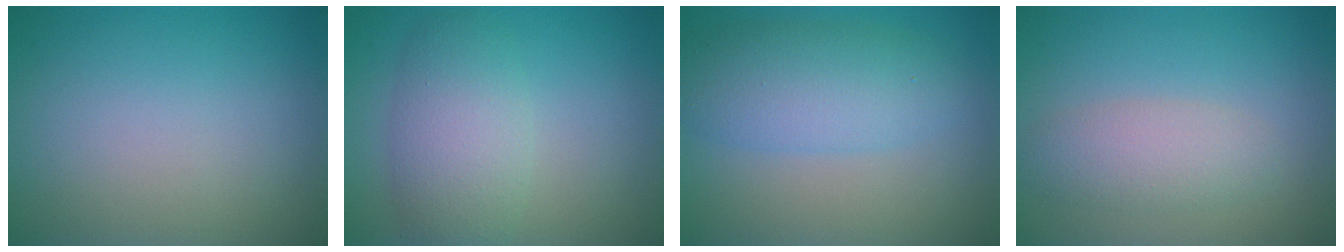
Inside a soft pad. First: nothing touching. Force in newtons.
{"total": 5.0, "press": 5.0, "slide": 0.3}
{"total": 5.2, "press": 5.2, "slide": 0.2}
{"total": 2.8, "press": 2.8, "slide": 0.3}